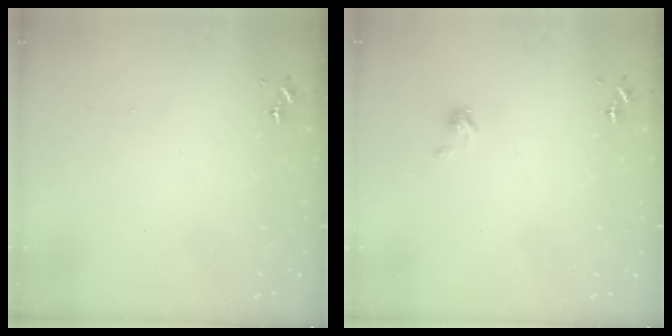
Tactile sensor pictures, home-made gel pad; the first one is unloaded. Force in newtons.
{"total": 2.4, "press": 2.4, "slide": 0.3}